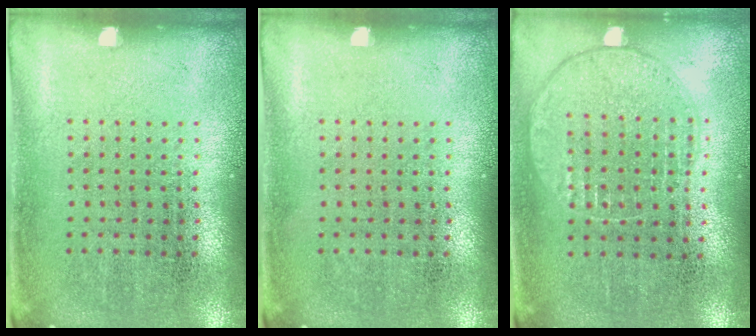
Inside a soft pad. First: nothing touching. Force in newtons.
{"total": 0.0}
{"total": 1.0, "press": 1.0, "slide": 0.3}